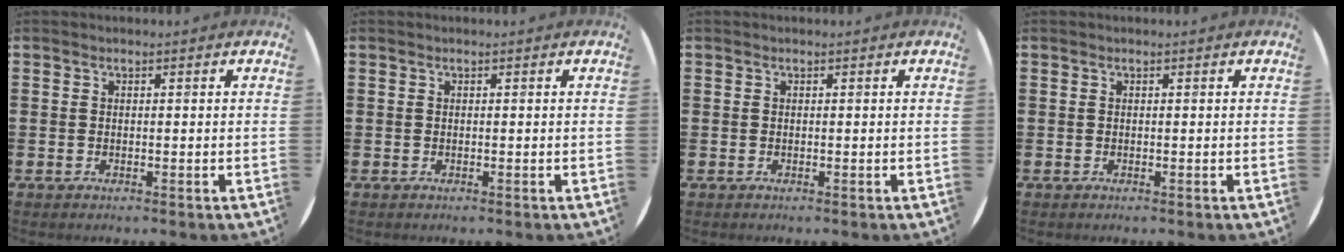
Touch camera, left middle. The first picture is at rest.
{"total": 0.0}
{"total": 0.0}
{"total": 0.0}